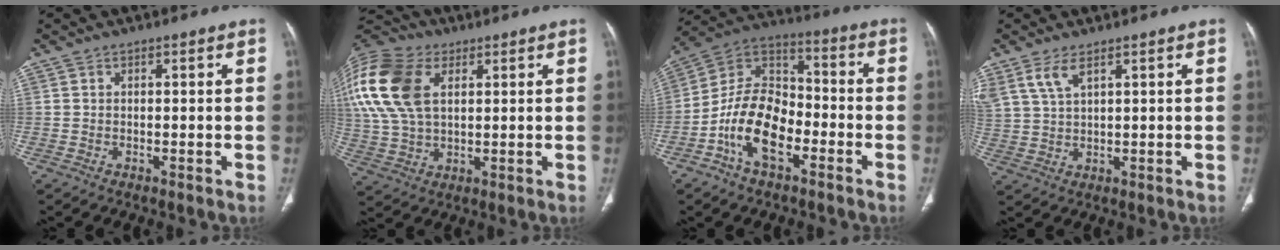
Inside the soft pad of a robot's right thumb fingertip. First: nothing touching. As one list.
[{"total": 23.5, "force": [7.6, 15.3, 16.2], "torque": [-0.387, 0.023, 0.145]}, {"total": 14.8, "force": [-5.8, 8.6, 10.5], "torque": [-0.172, 0.054, -0.109]}, {"total": 5.0, "force": [3.1, 1.7, 3.5], "torque": [-0.083, -0.008, 0.074]}]